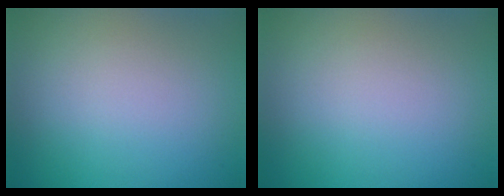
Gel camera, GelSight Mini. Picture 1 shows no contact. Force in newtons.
{"total": 0.0}